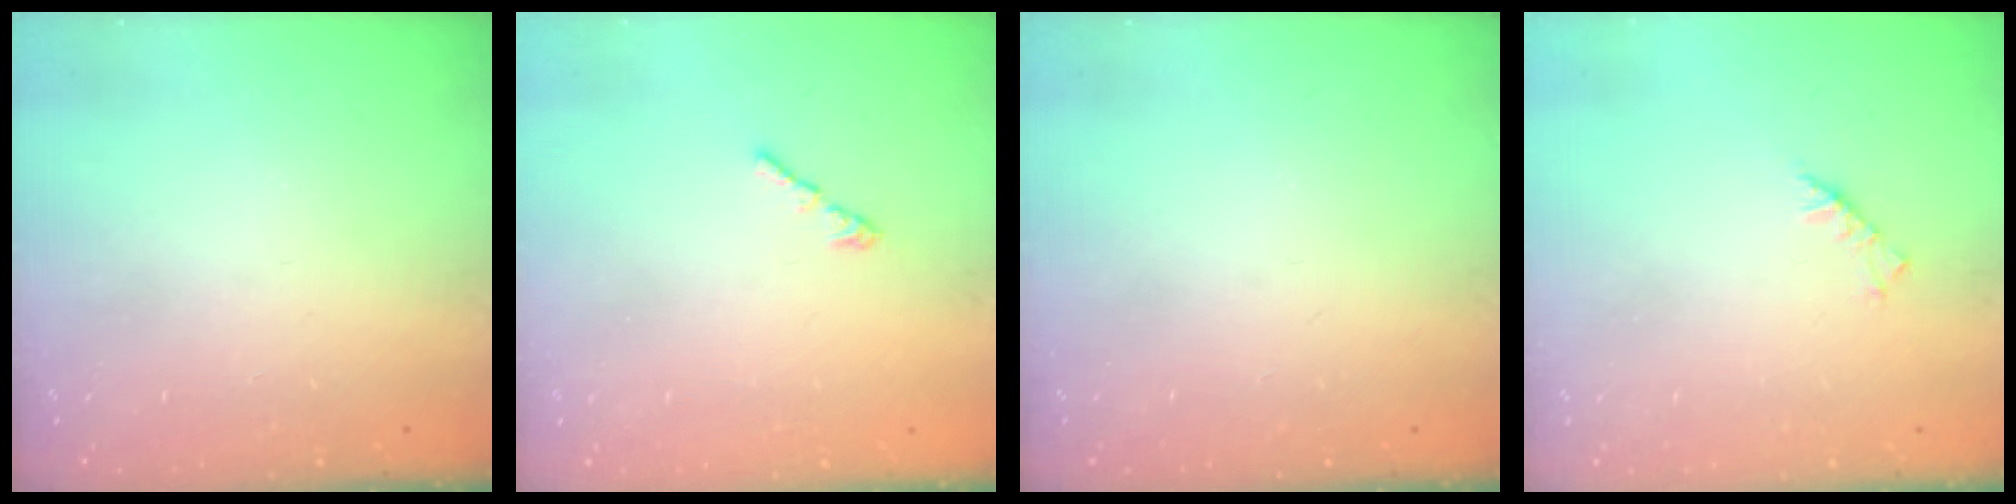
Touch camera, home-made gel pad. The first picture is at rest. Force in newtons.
{"total": 1.3, "press": 1.2, "slide": 0.6}
{"total": 0.0}
{"total": 3.7, "press": 3.7, "slide": 0.8}